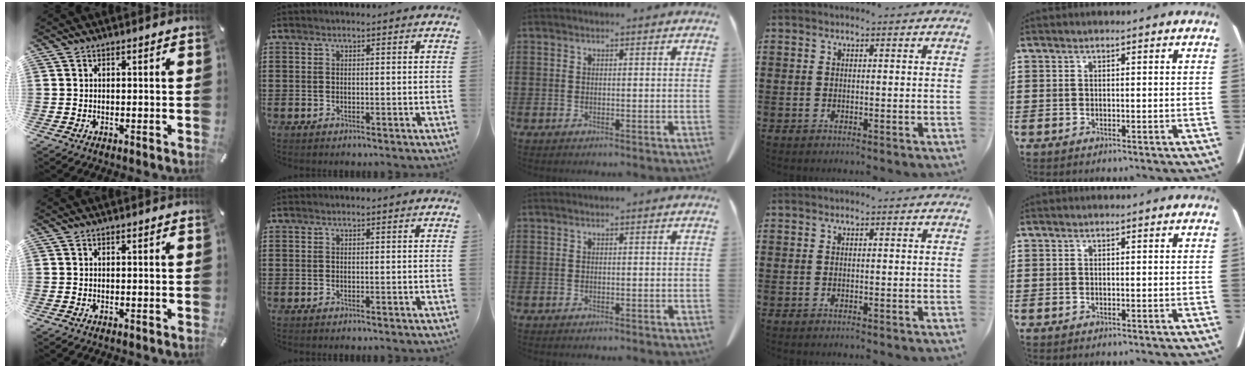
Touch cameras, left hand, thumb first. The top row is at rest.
{}